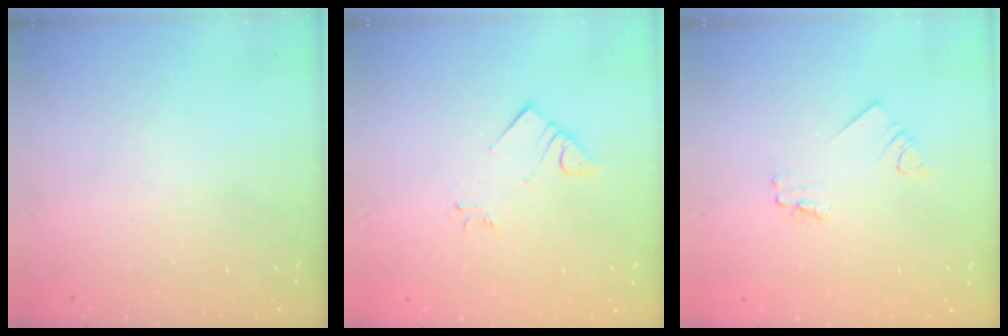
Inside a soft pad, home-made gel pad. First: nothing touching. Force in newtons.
{"total": 3.3, "press": 3.3, "slide": 0.1}
{"total": 1.7, "press": 1.7, "slide": 0.3}